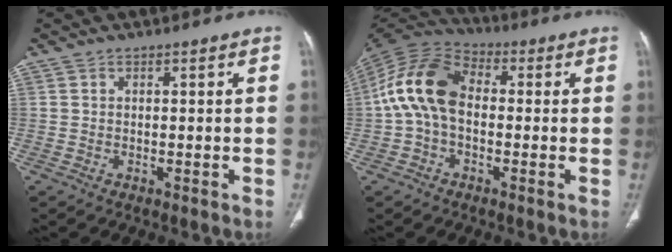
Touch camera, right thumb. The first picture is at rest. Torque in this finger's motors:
{"motor_torque": [1.85, 2.54, 0.91, -0.82, 0.19]}